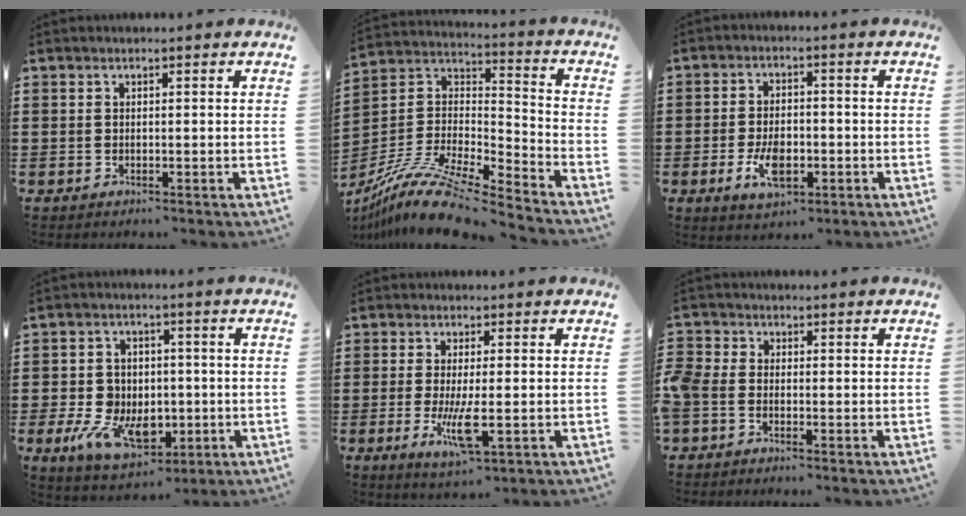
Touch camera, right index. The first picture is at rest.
{"total": 12.9, "force": [-10.6, 2.4, 6.8], "torque": [-0.136, 0.027, -0.206]}
{"total": 6.2, "force": [-2.0, 3.3, 4.8], "torque": [-0.095, -0.001, -0.039]}
{"total": 9.1, "force": [-1.8, 7.1, 5.4], "torque": [-0.142, 0.013, -0.032]}
{"total": 6.6, "force": [-1.5, 1.6, 6.2], "torque": [-0.137, -0.020, -0.030]}
{"total": 2.2, "force": [-1.4, 1.2, 1.3], "torque": [-0.039, 0.000, -0.031]}